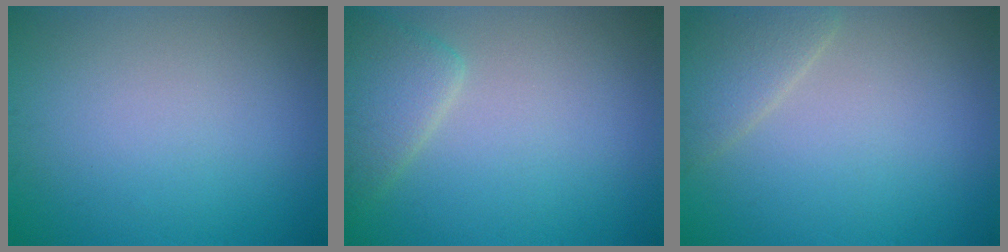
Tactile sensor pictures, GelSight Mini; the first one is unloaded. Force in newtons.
{"total": 3.3, "press": 3.3, "slide": 0.2}
{"total": 2.5, "press": 2.5, "slide": 0.2}